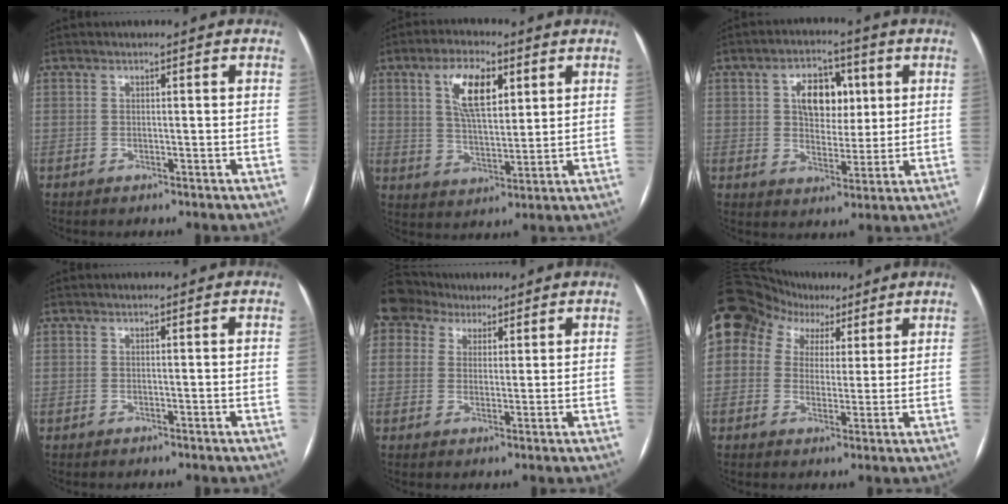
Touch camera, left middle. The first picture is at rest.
{"total": 9.1, "force": [3.9, 3.7, 7.4], "torque": [-0.139, 0.011, 0.074]}
{"total": 7.9, "force": [2.4, 5.1, 5.6], "torque": [-0.090, 0.017, 0.042]}
{"total": 0.0}
{"total": 6.5, "force": [4.7, 4.6, 0.4], "torque": [-0.015, 0.033, 0.091]}
{"total": 21.6, "force": [11.4, 16.4, 8.5], "torque": [-0.252, 0.101, 0.212]}